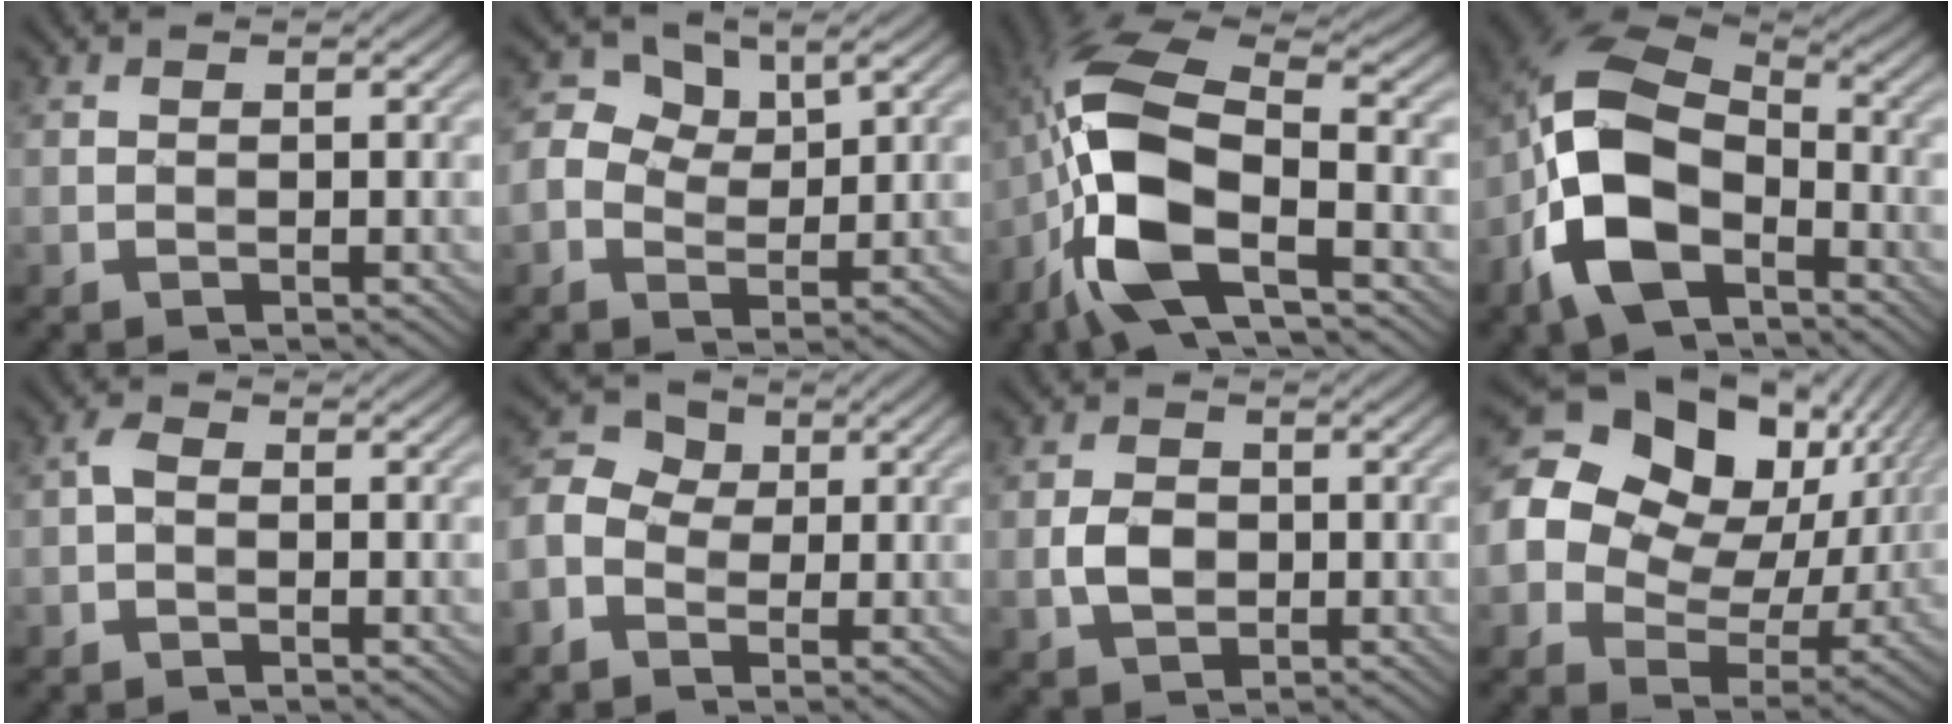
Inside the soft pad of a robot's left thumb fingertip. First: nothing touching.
{"total": 4.2, "force": [1.2, 2.9, 2.8], "torque": [-0.057, 0.001, 0.021]}
{"total": 12.3, "force": [-4.4, 4.7, 10.5], "torque": [-0.241, 0.001, -0.095]}
{"total": 14.2, "force": [-5.7, 8.6, 9.8], "torque": [-0.233, -0.031, -0.116]}
{"total": 1.7, "force": [-0.5, 1.1, 1.2], "torque": [-0.027, 0.007, -0.016]}
{"total": 5.9, "force": [-1.3, 4.6, 3.4], "torque": [-0.099, 0.009, -0.034]}
{"total": 3.5, "force": [-0.7, 2.5, 2.3], "torque": [-0.050, 0.001, -0.017]}
{"total": 19.6, "force": [4.9, 14.4, 12.3], "torque": [-0.255, 0.022, 0.102]}